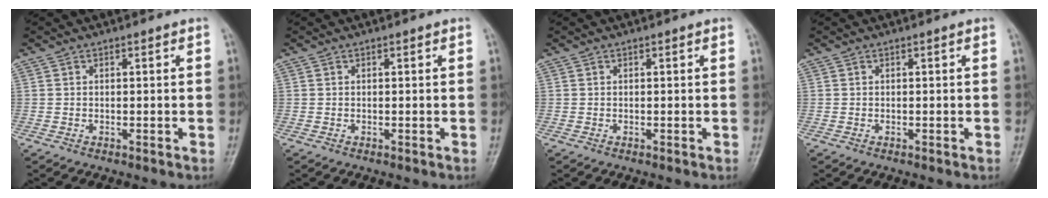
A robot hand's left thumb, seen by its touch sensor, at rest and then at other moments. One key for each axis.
{"total": 0.0}
{"total": 0.0}
{"total": 0.0}